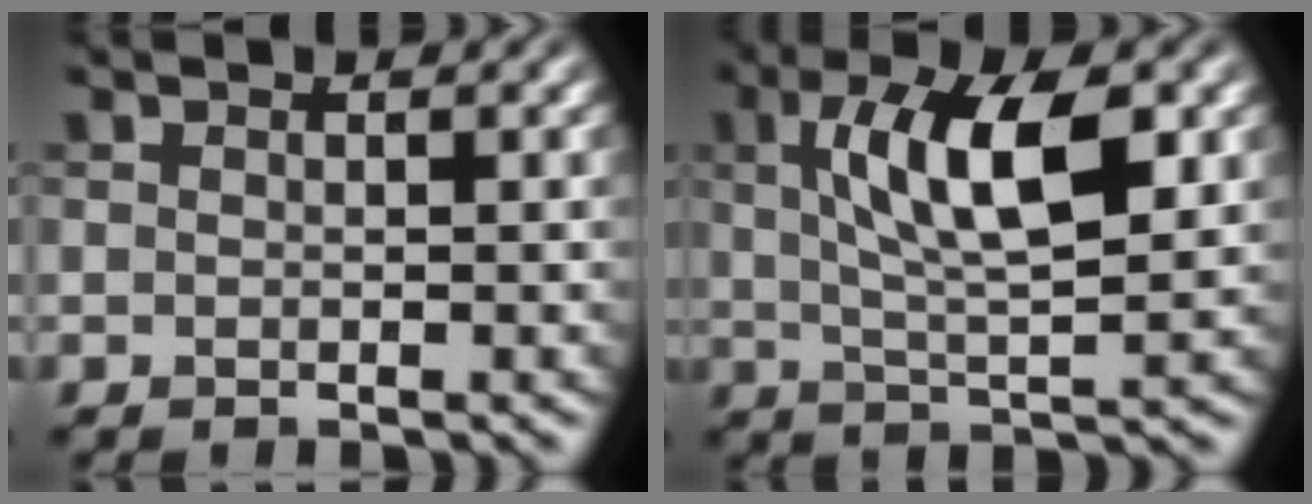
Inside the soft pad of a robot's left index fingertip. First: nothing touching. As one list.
[{"total": 8.6, "force": [2.1, 2.8, 7.8], "torque": [-0.132, 0.007, 0.033]}]